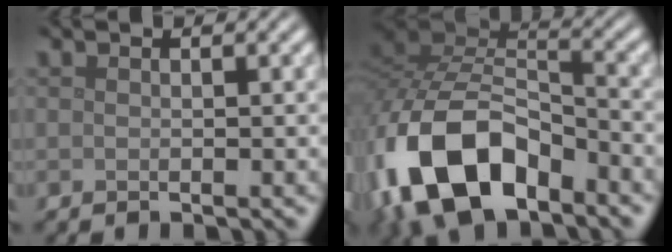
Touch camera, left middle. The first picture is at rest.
{"total": 12.6, "force": [-6.6, 6.9, 8.3], "torque": [-0.179, -0.012, -0.127]}